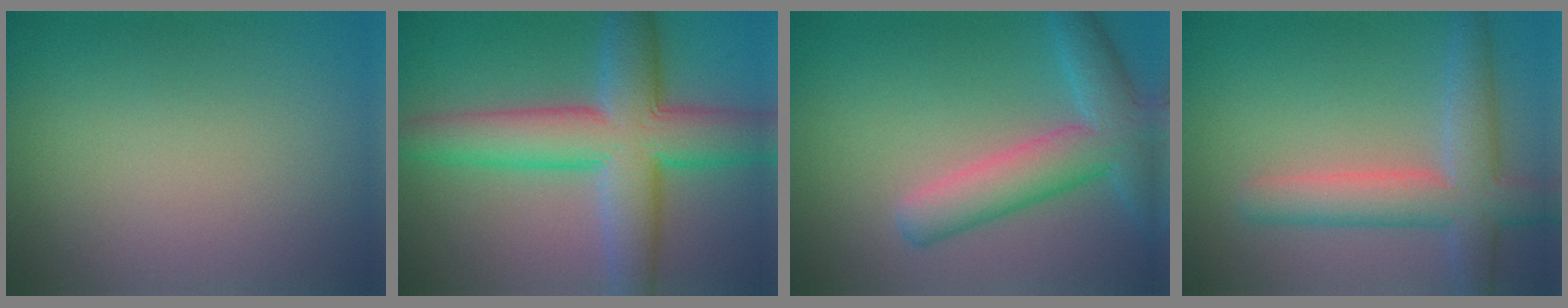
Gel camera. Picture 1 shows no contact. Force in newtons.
{"total": 9.7, "press": 9.7, "slide": 0.4}
{"total": 6.2, "press": 6.2, "slide": 0.4}
{"total": 5.7, "press": 5.7, "slide": 0.4}